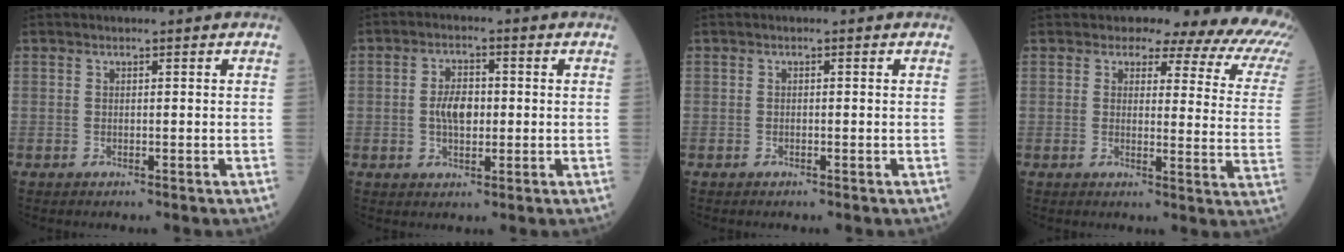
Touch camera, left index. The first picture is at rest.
{"total": 4.6, "force": [-0.2, 2.5, 3.8], "torque": [-0.078, 0.008, -0.003]}
{"total": 0.0}
{"total": 17.4, "force": [15.1, 4.9, 7.3], "torque": [-0.063, -0.064, 0.135]}